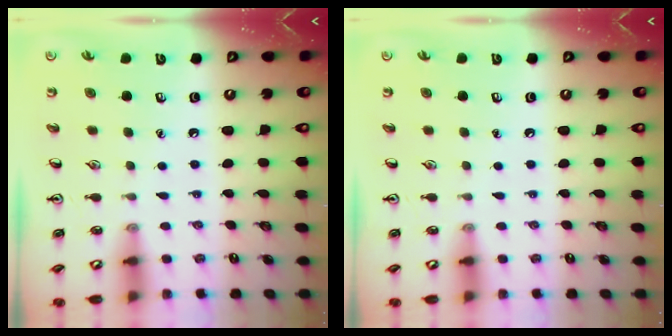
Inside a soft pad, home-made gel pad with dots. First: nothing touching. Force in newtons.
{"total": 0.0}